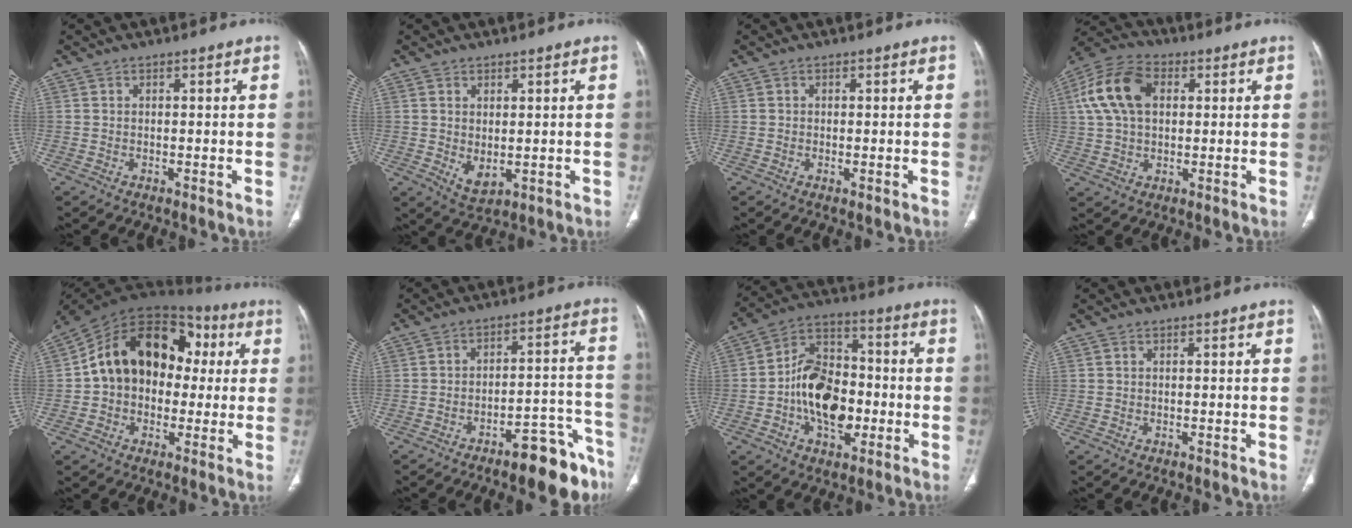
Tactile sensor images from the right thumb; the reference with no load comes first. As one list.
[{"total": 3.9, "force": [0.0, 2.3, 3.1], "torque": [-0.050, -0.010, 0.015]}, {"total": 0.7, "force": [-0.2, 0.3, 0.6], "torque": [-0.013, -0.003, -0.003]}, {"total": 12.8, "force": [2.9, 8.3, 9.2], "torque": [-0.181, 0.023, 0.048]}, {"total": 19.9, "force": [2.2, 14.6, 13.3], "torque": [-0.185, 0.051, 0.029]}, {"total": 12.9, "force": [-8.9, 4.1, 8.4], "torque": [-0.076, 0.082, -0.123]}, {"total": 15.6, "force": [-3.0, 10.2, 11.5], "torque": [-0.162, 0.034, -0.052]}, {"total": 0.0}]